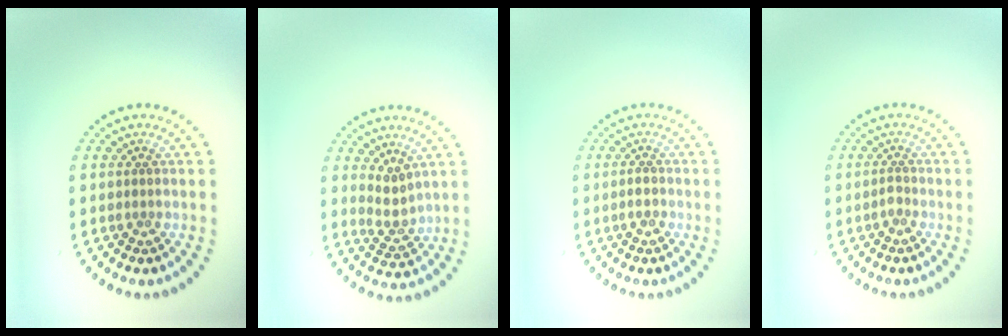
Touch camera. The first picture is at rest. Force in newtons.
{"total": 2.2, "press": 1.7, "slide": 1.4}
{"total": 1.1, "press": 1.0, "slide": 0.4}
{"total": 0.7, "press": 0.6, "slide": 0.4}